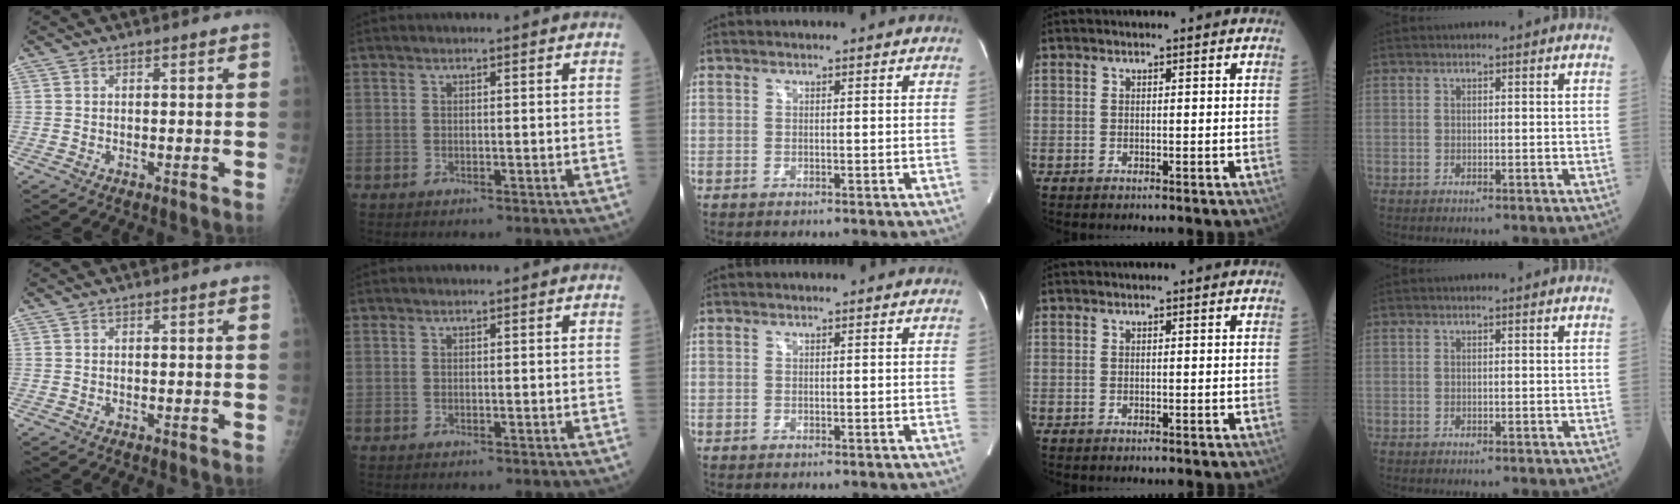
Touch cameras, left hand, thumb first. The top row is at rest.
{}